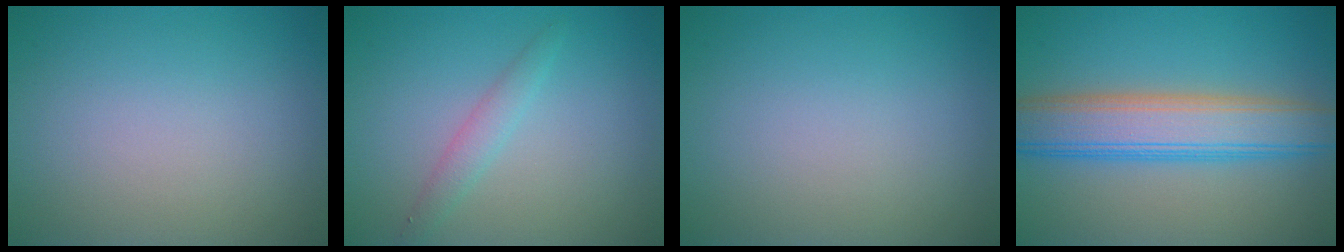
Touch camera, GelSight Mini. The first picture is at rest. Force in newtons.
{"total": 1.6, "press": 1.6, "slide": 0.0}
{"total": 0.0}
{"total": 7.2, "press": 7.2, "slide": 0.4}